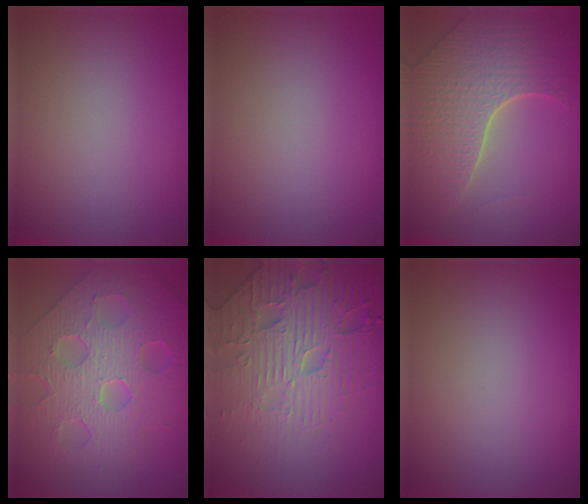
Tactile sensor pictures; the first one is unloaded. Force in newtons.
{"total": 0.0}
{"total": 7.6, "press": 5.3, "slide": 5.5}
{"total": 9.8, "press": 6.8, "slide": 7.0}
{"total": 7.3, "press": 5.9, "slide": 4.4}
{"total": 0.0}